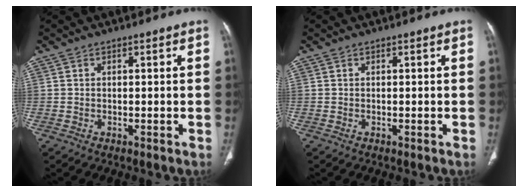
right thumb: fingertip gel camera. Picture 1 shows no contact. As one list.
[{"total": 0.0}]